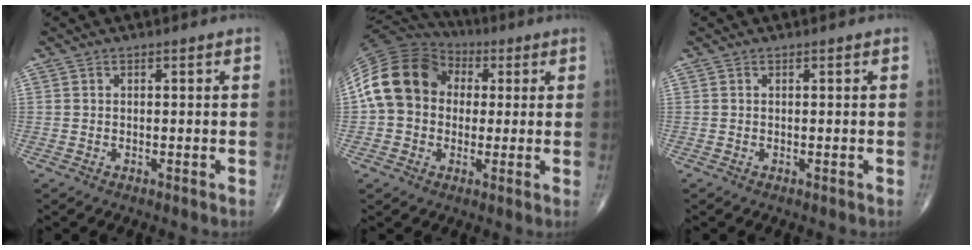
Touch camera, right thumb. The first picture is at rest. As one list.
[{"total": 15.9, "force": [2.1, 12.8, 9.3], "torque": [-0.166, 0.034, 0.030]}, {"total": 0.0}]